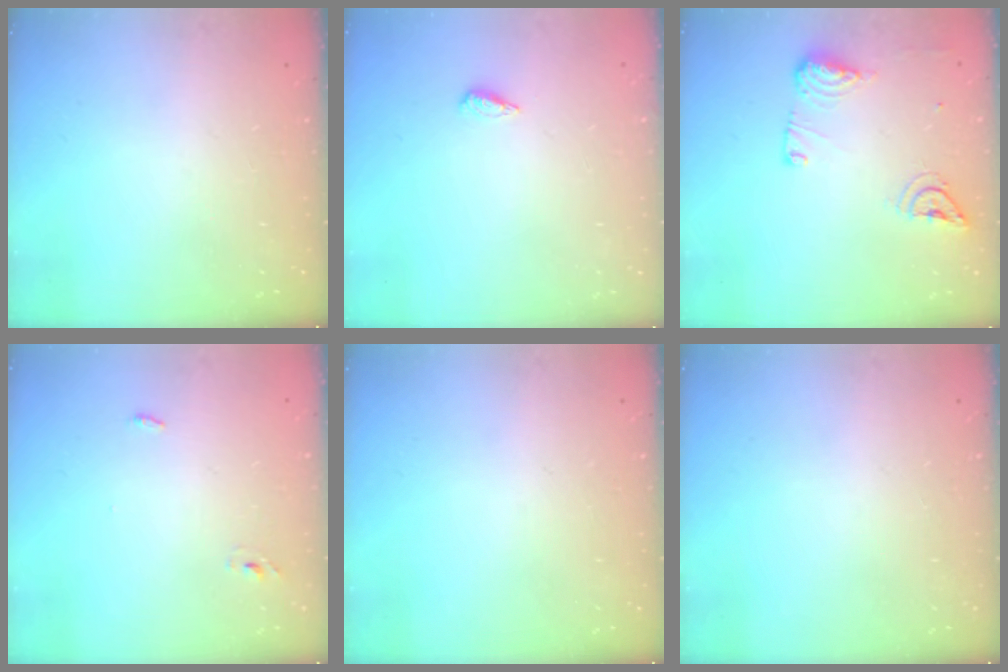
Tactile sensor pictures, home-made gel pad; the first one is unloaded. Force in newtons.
{"total": 2.2, "press": 2.2, "slide": 0.4}
{"total": 12.7, "press": 11.8, "slide": 4.7}
{"total": 2.7, "press": 2.6, "slide": 0.9}
{"total": 0.0}
{"total": 0.0}